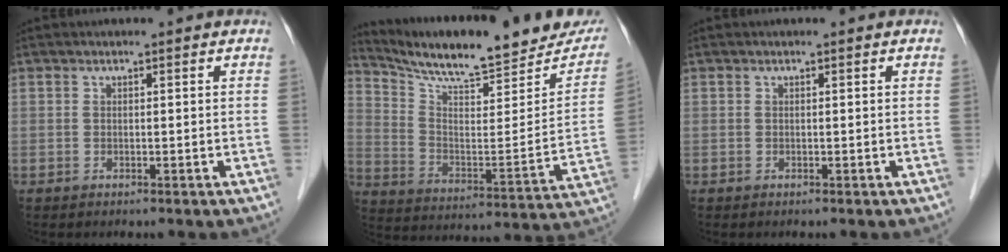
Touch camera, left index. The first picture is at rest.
{"total": 22.4, "force": [19.8, 4.4, 9.4], "torque": [-0.147, -0.036, 0.284]}
{"total": 0.0}